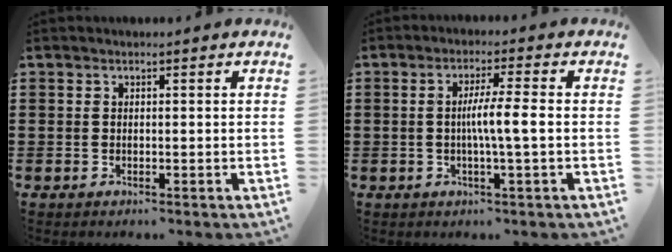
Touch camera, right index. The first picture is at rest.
{"total": 5.1, "force": [-0.5, 0.0, 5.1], "torque": [-0.090, -0.004, -0.012]}